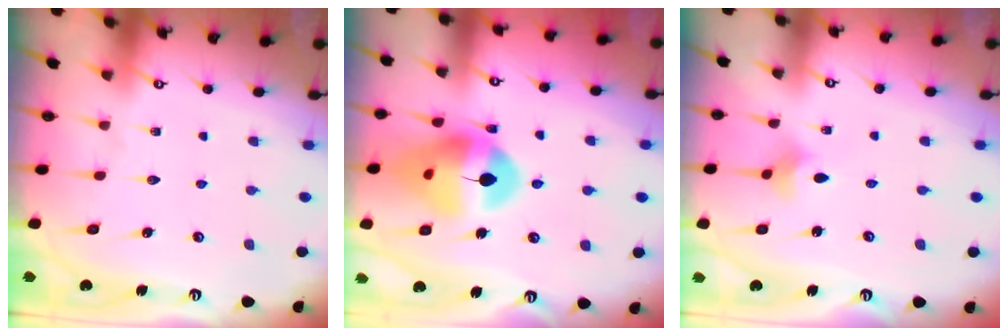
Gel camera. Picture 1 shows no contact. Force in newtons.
{"total": 15.8, "press": 15.6, "slide": 2.1}
{"total": 3.0, "press": 2.9, "slide": 0.5}